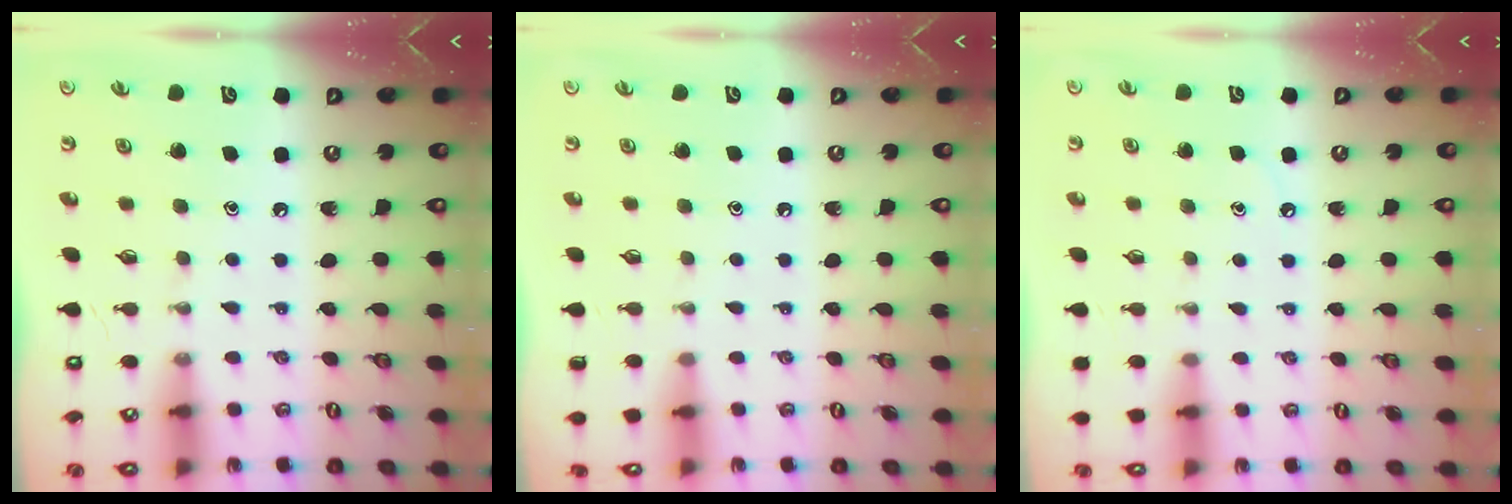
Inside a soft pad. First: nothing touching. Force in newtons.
{"total": 0.0}
{"total": 2.5, "press": 2.5, "slide": 0.4}